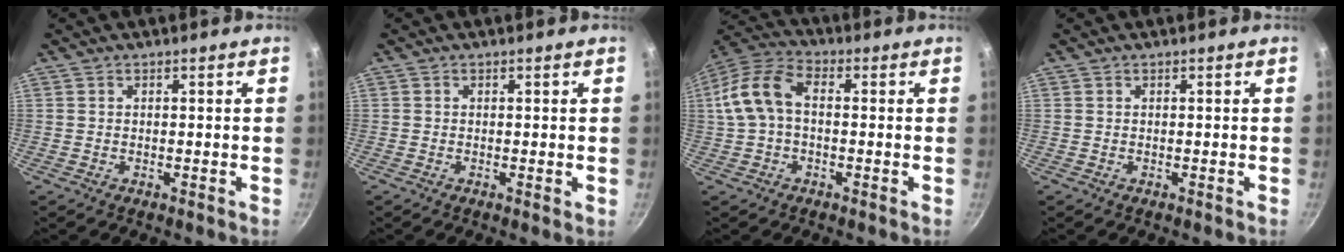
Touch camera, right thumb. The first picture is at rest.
{"total": 0.7, "force": [-0.1, 0.2, 0.7], "torque": [-0.011, -0.002, -0.003]}
{"total": 10.6, "force": [0.4, 6.6, 8.3], "torque": [-0.163, 0.034, -0.007]}
{"total": 0.0}